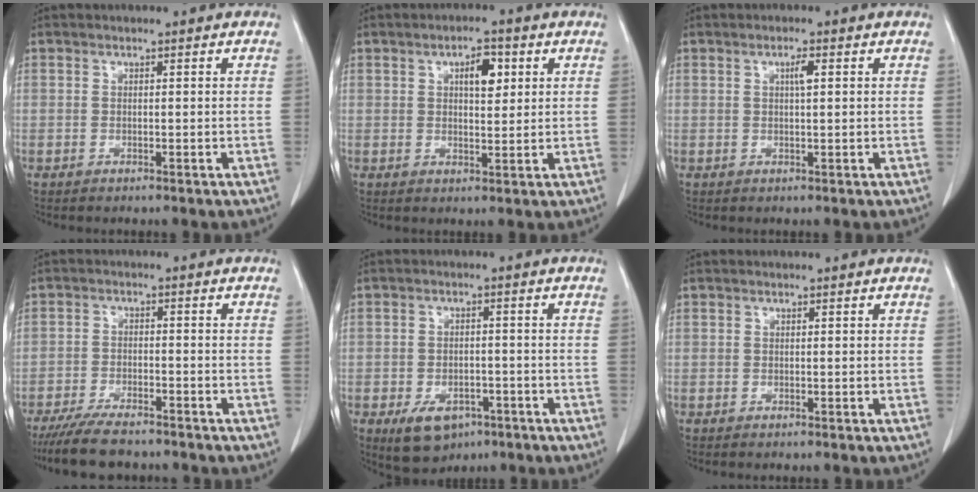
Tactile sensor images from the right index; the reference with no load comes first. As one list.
[{"total": 4.5, "force": [1.7, 1.7, 3.8], "torque": [-0.060, 0.004, 0.025]}, {"total": 1.7, "force": [0.6, 0.2, 1.6], "torque": [-0.030, 0.002, 0.009]}, {"total": 8.0, "force": [-6.9, 1.9, 3.5], "torque": [-0.059, -0.017, -0.116]}, {"total": 6.8, "force": [-3.7, 4.4, 3.7], "torque": [-0.061, 0.001, -0.046]}, {"total": 0.0}]